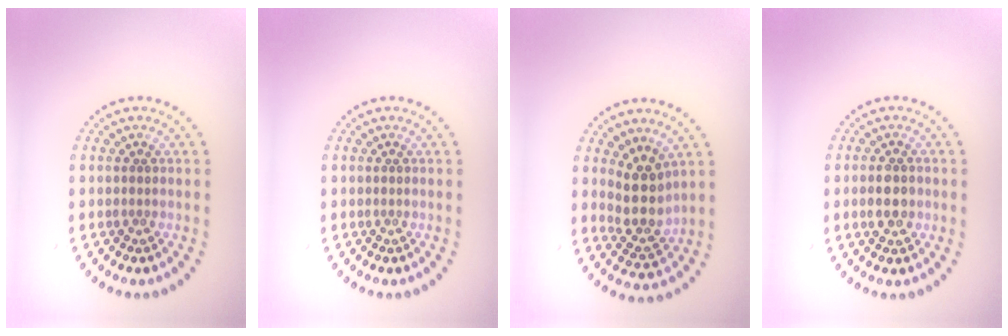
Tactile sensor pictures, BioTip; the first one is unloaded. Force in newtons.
{"total": 0.0}
{"total": 3.7, "press": 3.0, "slide": 2.1}
{"total": 3.0, "press": 3.0, "slide": 0.2}